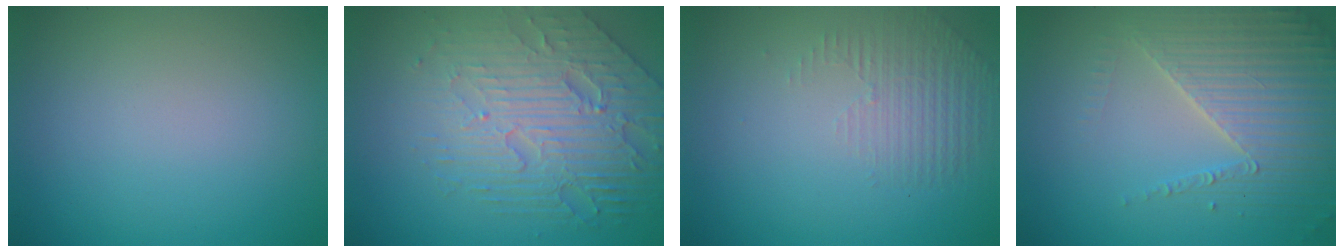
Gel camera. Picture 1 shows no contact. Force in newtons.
{"total": 7.5, "press": 5.3, "slide": 5.4}
{"total": 1.3, "press": 0.5, "slide": 1.2}
{"total": 4.3, "press": 4.1, "slide": 1.4}